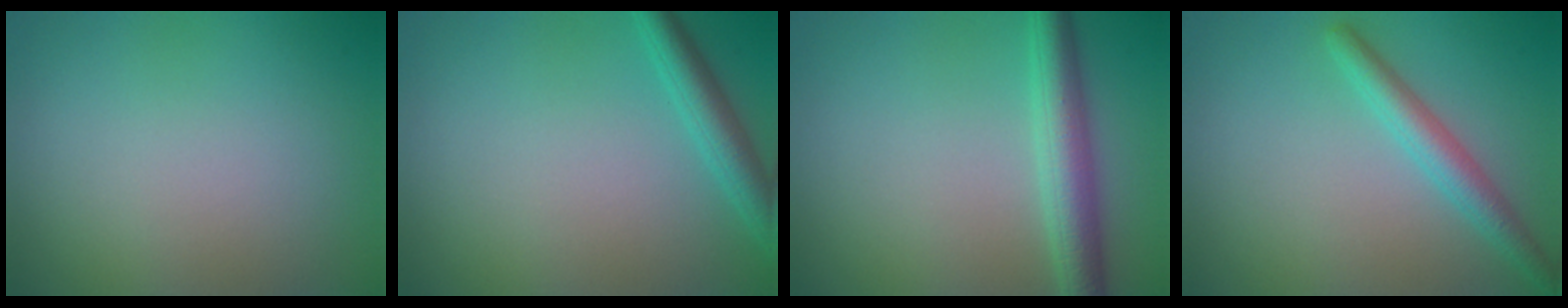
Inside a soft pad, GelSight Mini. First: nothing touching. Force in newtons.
{"total": 2.7, "press": 2.7, "slide": 0.2}
{"total": 4.1, "press": 4.1, "slide": 0.0}
{"total": 2.8, "press": 2.8, "slide": 0.1}